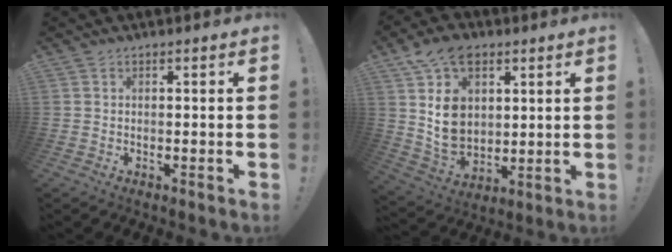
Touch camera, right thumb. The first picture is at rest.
{"total": 16.5, "force": [6.0, 12.1, 9.4], "torque": [-0.175, -0.027, 0.113]}